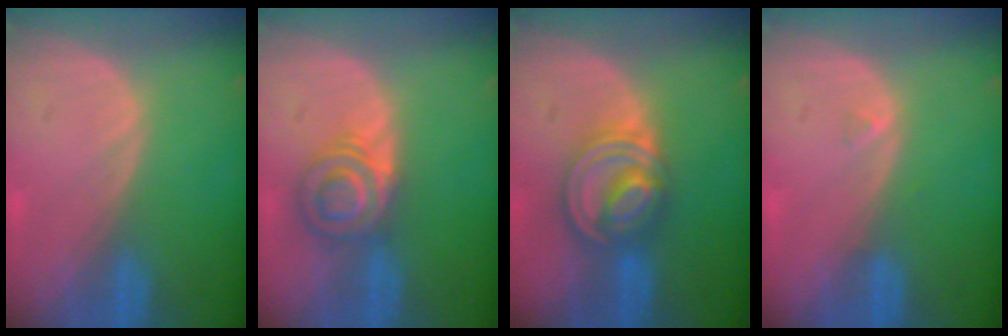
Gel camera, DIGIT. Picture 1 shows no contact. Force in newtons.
{"total": 5.7, "press": 5.6, "slide": 1.0}
{"total": 7.9, "press": 6.9, "slide": 3.9}
{"total": 0.5, "press": 0.5, "slide": 0.2}